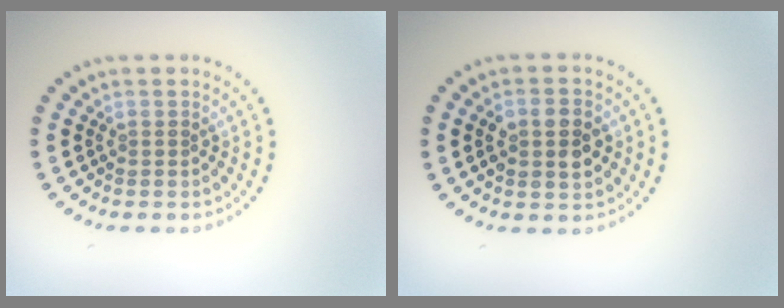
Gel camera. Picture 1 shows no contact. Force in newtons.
{"total": 3.6, "press": 3.5, "slide": 0.3}